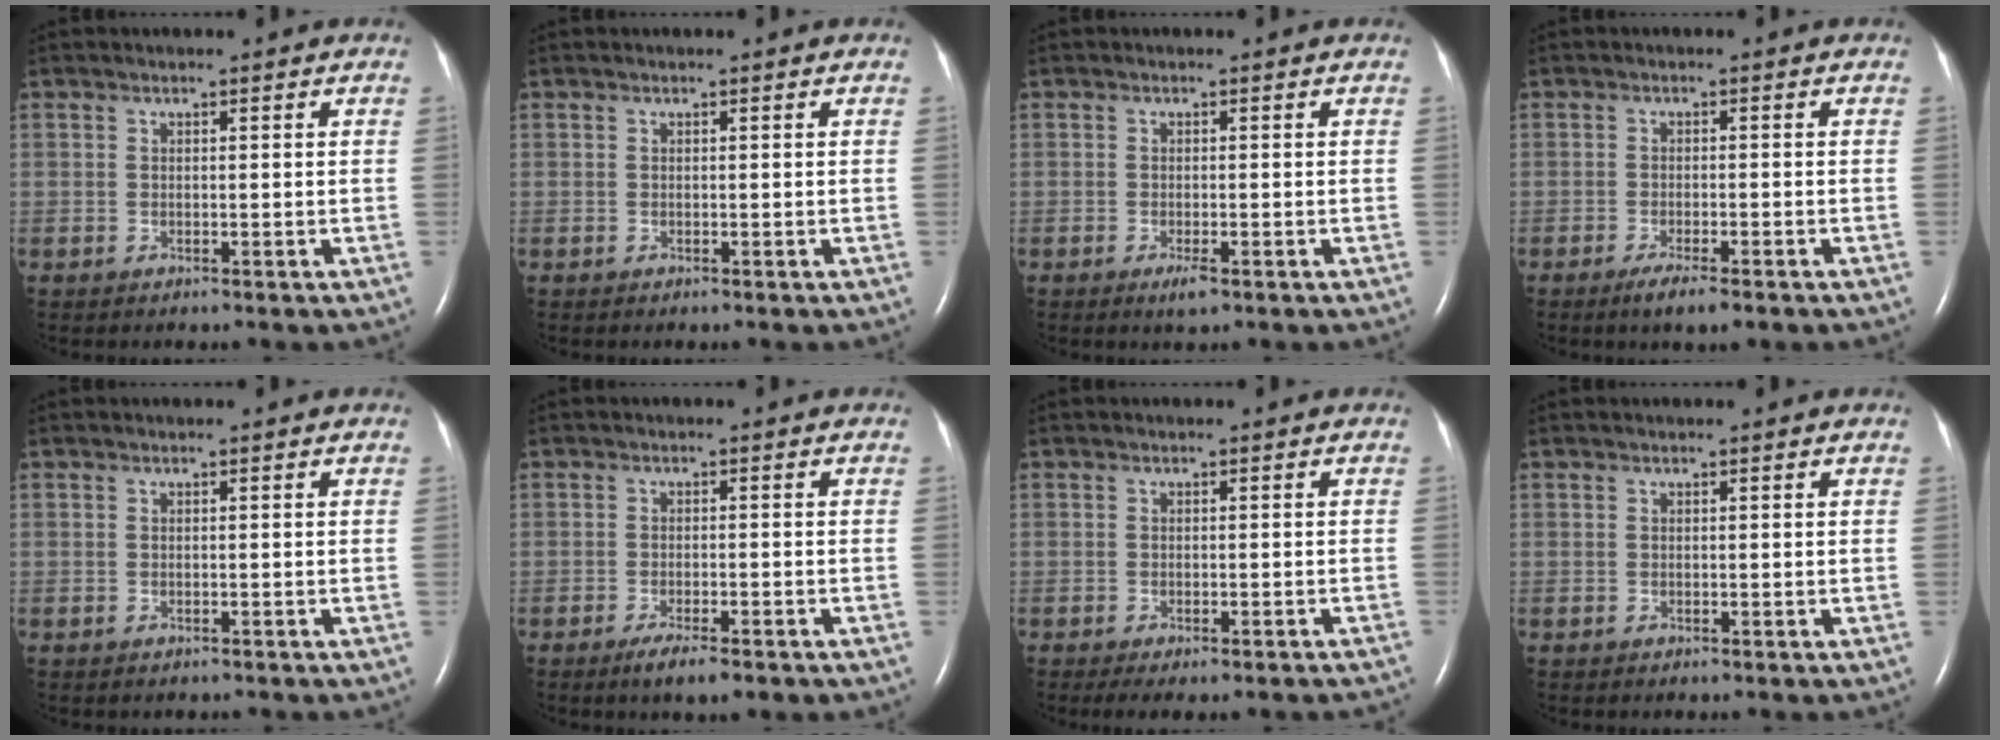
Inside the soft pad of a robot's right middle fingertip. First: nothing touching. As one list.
[{"total": 0.0}, {"total": 1.7, "force": [-1.0, 0.3, 1.4], "torque": [-0.026, -0.004, -0.015]}, {"total": 4.0, "force": [-2.7, 0.5, 2.9], "torque": [-0.052, -0.008, -0.041]}, {"total": 0.5, "force": [-0.4, 0.3, 0.1], "torque": [-0.011, 0.000, -0.007]}, {"total": 5.1, "force": [-3.5, 1.0, 3.5], "torque": [-0.056, -0.008, -0.047]}, {"total": 8.0, "force": [-6.8, 1.7, 3.8], "torque": [-0.046, -0.004, -0.082]}, {"total": 0.0}]